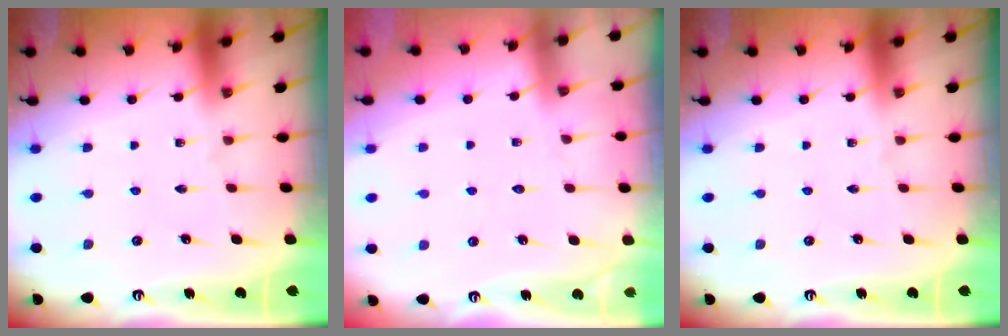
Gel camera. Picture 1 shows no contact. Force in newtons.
{"total": 3.7, "press": 3.6, "slide": 0.4}
{"total": 0.0}